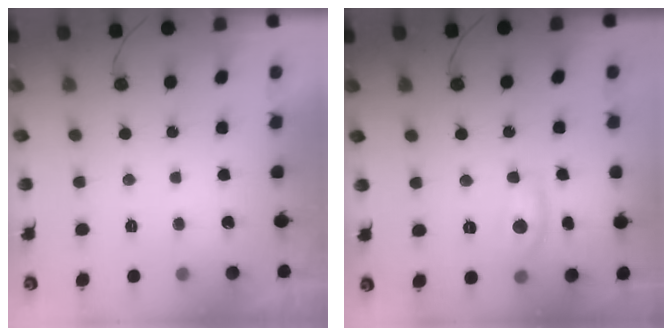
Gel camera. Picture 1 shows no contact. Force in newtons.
{"total": 8.2, "press": 8.2, "slide": 0.4}